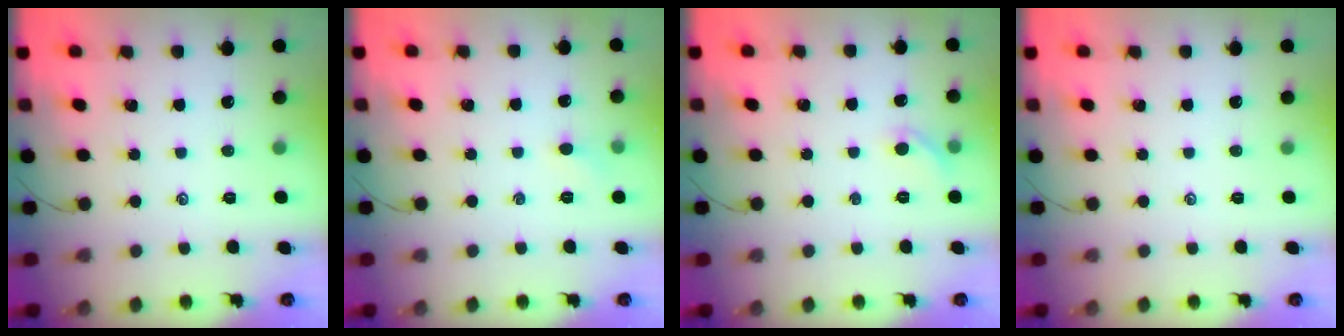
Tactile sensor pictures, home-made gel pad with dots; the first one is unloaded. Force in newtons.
{"total": 3.3, "press": 3.1, "slide": 1.0}
{"total": 5.6, "press": 5.2, "slide": 1.8}
{"total": 0.0}